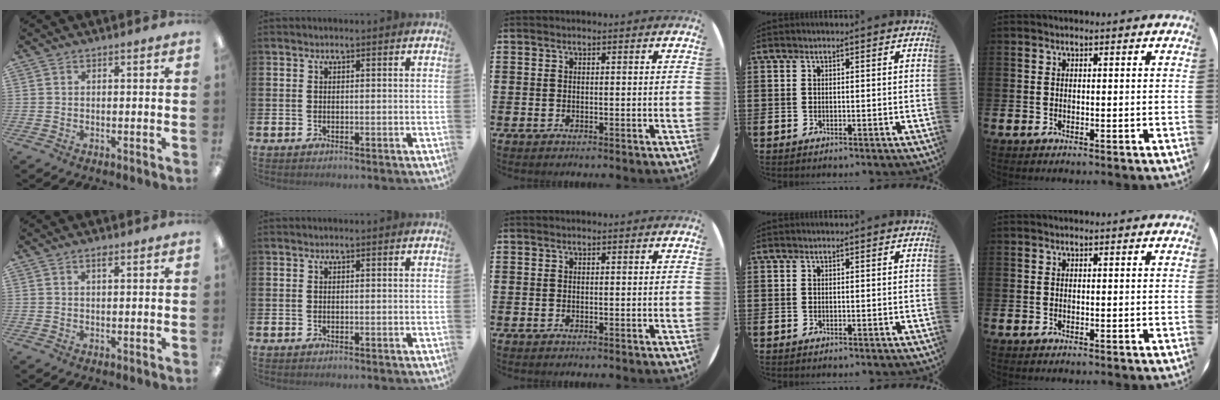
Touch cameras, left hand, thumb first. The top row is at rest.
{"thumb": {"total": 1.3, "force": [0.8, 0.4, 0.9], "torque": [-0.012, -0.002, 0.013]}}